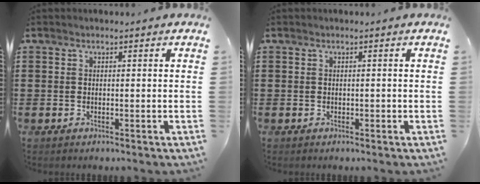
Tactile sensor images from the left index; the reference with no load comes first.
{"total": 0.0}